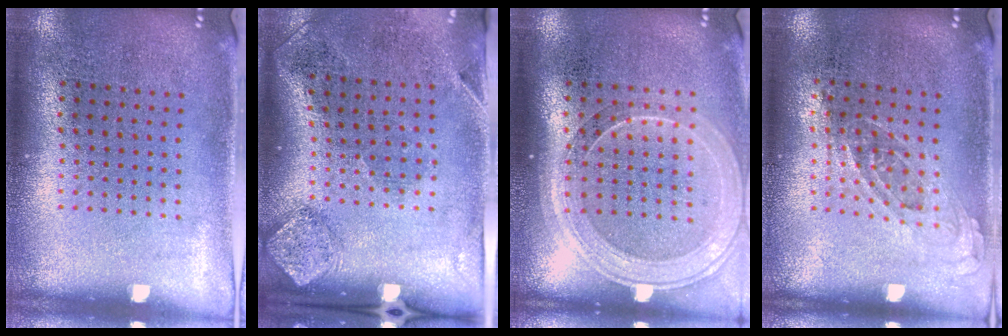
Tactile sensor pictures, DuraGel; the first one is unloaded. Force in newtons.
{"total": 1.9, "press": 1.1, "slide": 1.6}
{"total": 1.7, "press": 1.5, "slide": 0.6}
{"total": 0.8, "press": 0.7, "slide": 0.3}